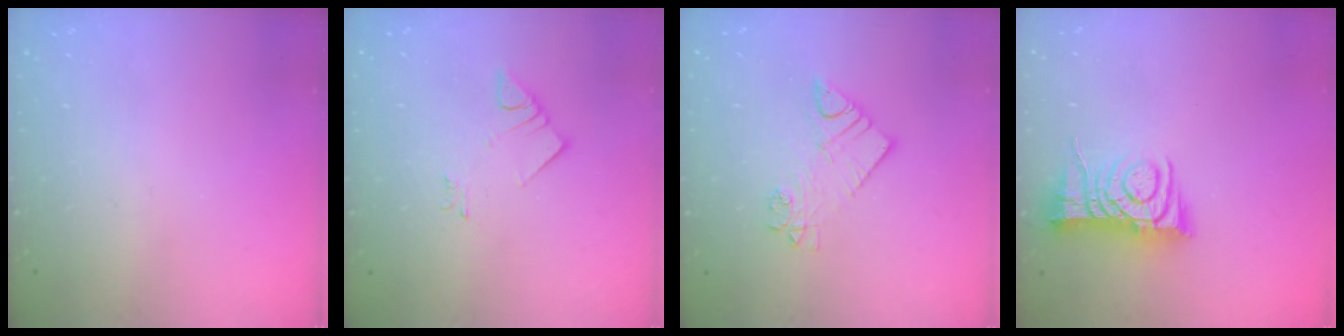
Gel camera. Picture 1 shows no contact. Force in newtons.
{"total": 3.3, "press": 3.3, "slide": 0.1}
{"total": 9.3, "press": 9.3, "slide": 0.7}
{"total": 8.0, "press": 8.0, "slide": 0.7}